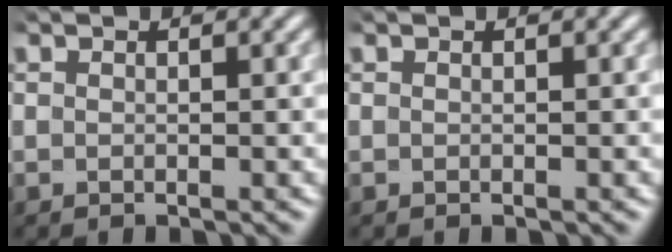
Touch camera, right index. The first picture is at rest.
{"total": 0.0}